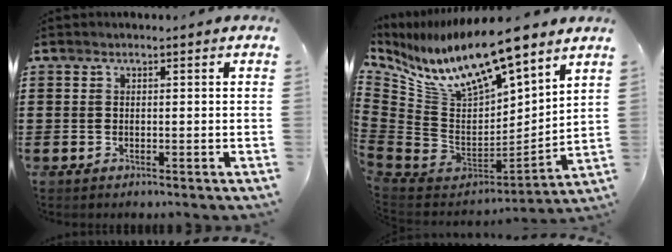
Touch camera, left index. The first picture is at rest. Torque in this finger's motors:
{"motor_torque": [1.90, -0.24, 1.06, 0.21]}